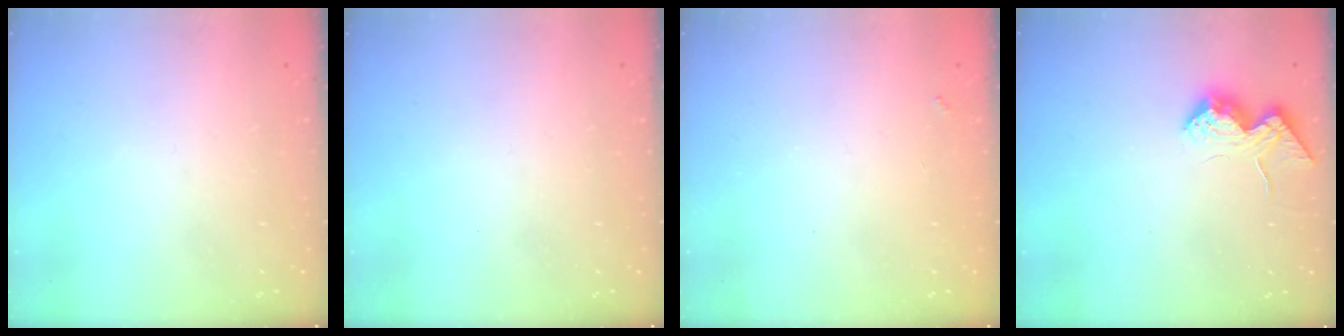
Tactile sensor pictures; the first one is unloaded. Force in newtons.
{"total": 0.0}
{"total": 3.6, "press": 3.6, "slide": 0.3}
{"total": 15.9, "press": 15.9, "slide": 0.9}